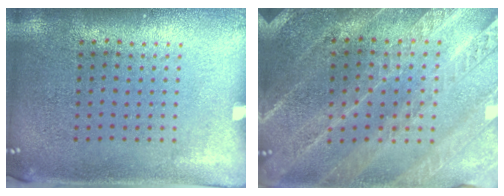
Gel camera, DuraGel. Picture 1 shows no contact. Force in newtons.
{"total": 2.3, "press": 2.3, "slide": 0.3}